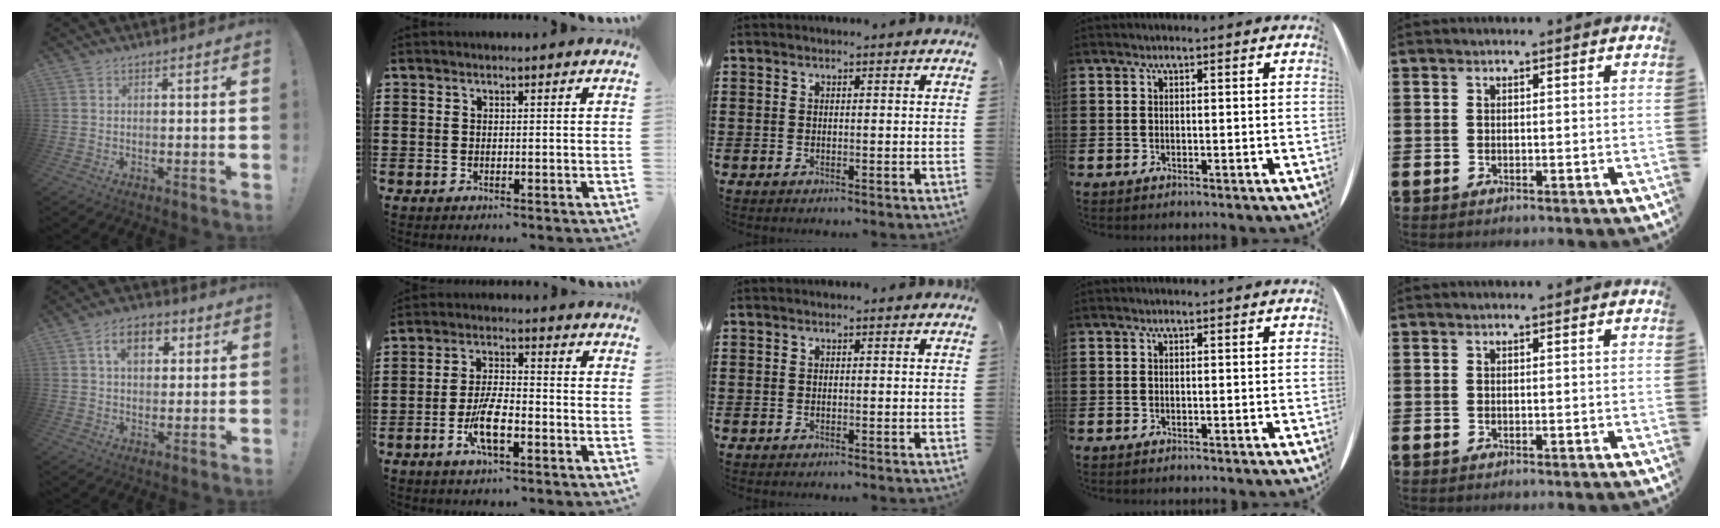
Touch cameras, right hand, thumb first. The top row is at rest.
{"thumb": {"total": 9.1, "force": [3.1, 5.9, 6.2], "torque": [-0.089, 0.009, 0.053]}, "index": {"total": 6.9, "force": [-2.8, 2.2, 5.9], "torque": [-0.130, -0.007, -0.055]}}